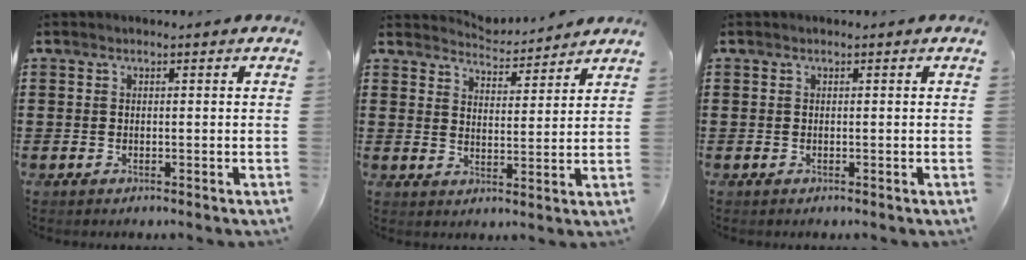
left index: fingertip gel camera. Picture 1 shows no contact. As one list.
[{"total": 4.1, "force": [4.1, 0.0, 0.1], "torque": [-0.019, -0.023, 0.071]}, {"total": 0.0}]